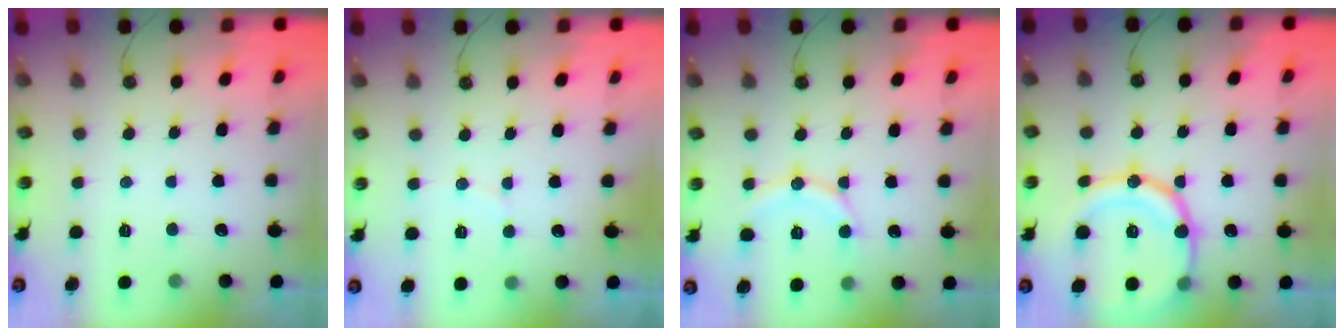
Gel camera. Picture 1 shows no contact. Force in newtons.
{"total": 2.5, "press": 2.5, "slide": 0.2}
{"total": 11.1, "press": 11.0, "slide": 1.1}
{"total": 19.7, "press": 19.4, "slide": 3.5}